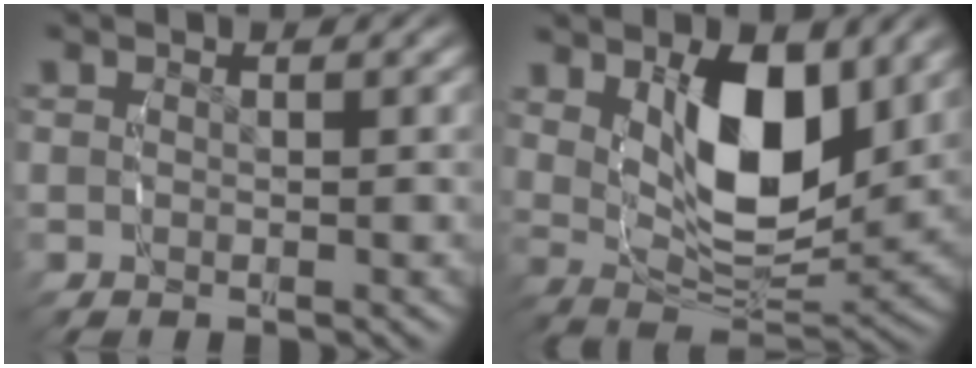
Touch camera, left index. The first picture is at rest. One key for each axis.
{"total": 9.0, "fx": 2.2, "fy": 4.6, "fz": 7.4, "tx": -0.127, "ty": -0.019, "tz": 0.042}